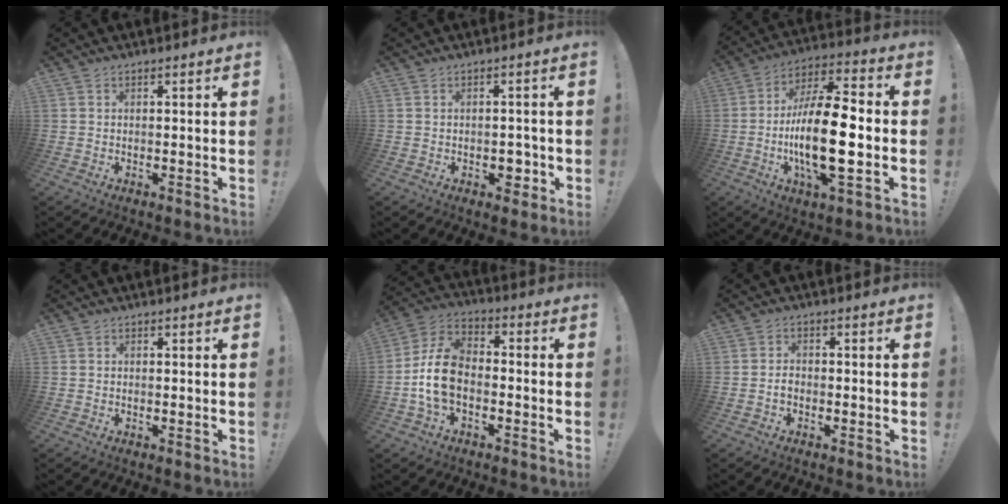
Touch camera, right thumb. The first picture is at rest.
{"total": 3.5, "force": [-1.0, 2.7, 2.0], "torque": [-0.016, 0.003, -0.018]}
{"total": 20.6, "force": [-3.4, 6.8, 19.2], "torque": [-0.357, 0.005, -0.058]}
{"total": 0.0}
{"total": 12.6, "force": [-3.2, 8.4, 8.8], "torque": [-0.183, 0.029, -0.055]}
{"total": 1.9, "force": [-1.0, 1.2, 1.2], "torque": [-0.026, 0.011, -0.016]}